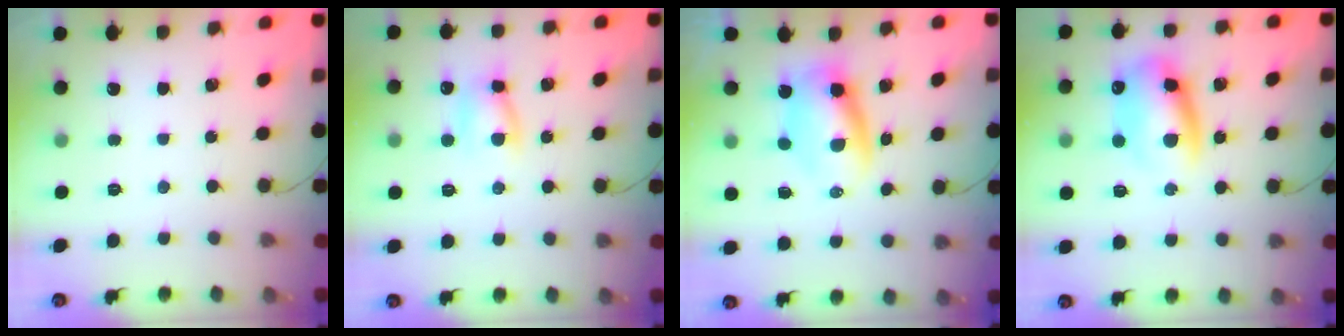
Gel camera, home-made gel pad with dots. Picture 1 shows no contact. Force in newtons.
{"total": 6.6, "press": 6.6, "slide": 0.7}
{"total": 5.8, "press": 5.7, "slide": 1.2}
{"total": 12.3, "press": 12.1, "slide": 2.4}